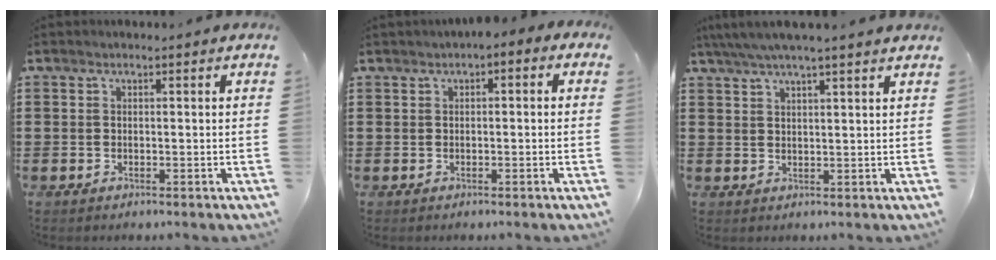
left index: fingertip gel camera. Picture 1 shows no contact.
{"total": 1.2, "force": [-0.3, 0.6, 0.9], "torque": [-0.020, 0.003, -0.007]}
{"total": 3.6, "force": [3.2, 0.1, 1.7], "torque": [-0.042, -0.005, 0.058]}